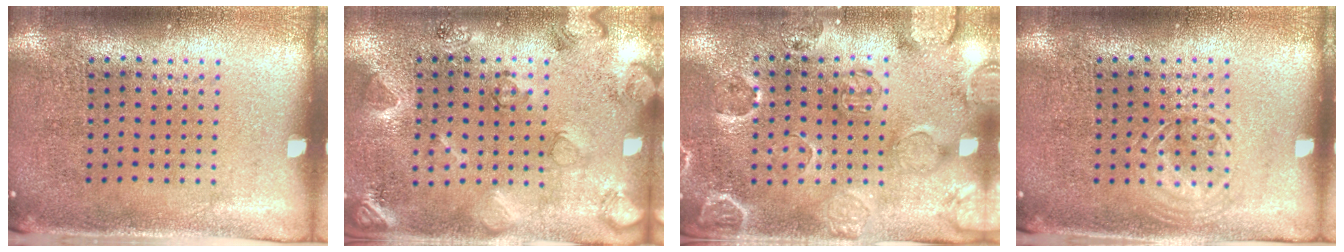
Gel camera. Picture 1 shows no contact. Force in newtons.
{"total": 2.1, "press": 2.0, "slide": 0.7}
{"total": 2.5, "press": 2.1, "slide": 1.4}
{"total": 1.7, "press": 1.7, "slide": 0.3}